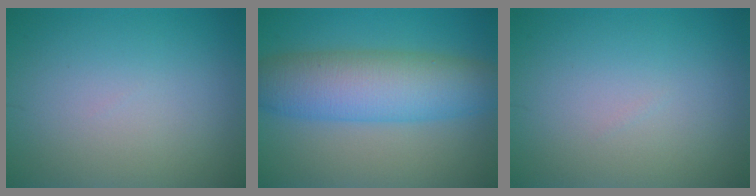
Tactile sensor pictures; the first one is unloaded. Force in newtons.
{"total": 7.9, "press": 7.9, "slide": 0.2}
{"total": 0.0}